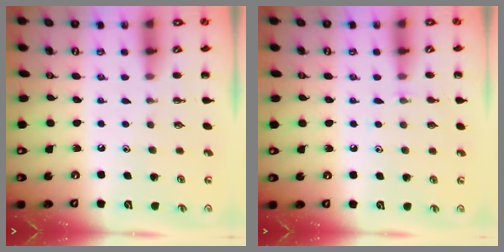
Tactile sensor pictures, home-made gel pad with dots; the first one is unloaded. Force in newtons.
{"total": 5.1, "press": 4.8, "slide": 1.7}